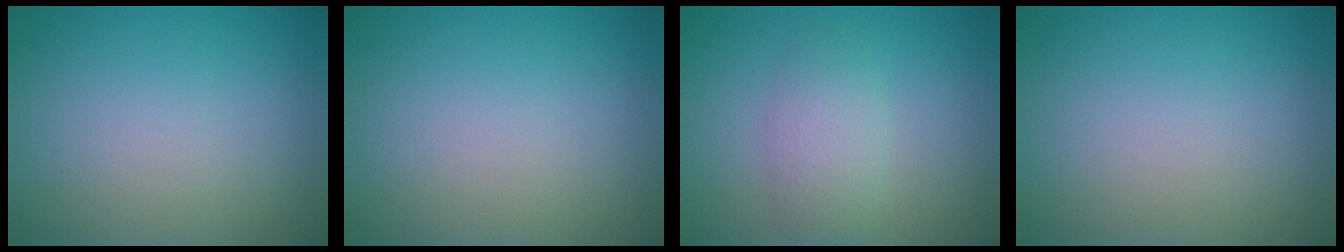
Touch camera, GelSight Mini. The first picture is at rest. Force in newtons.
{"total": 0.0}
{"total": 2.8, "press": 2.8, "slide": 0.1}
{"total": 0.0}